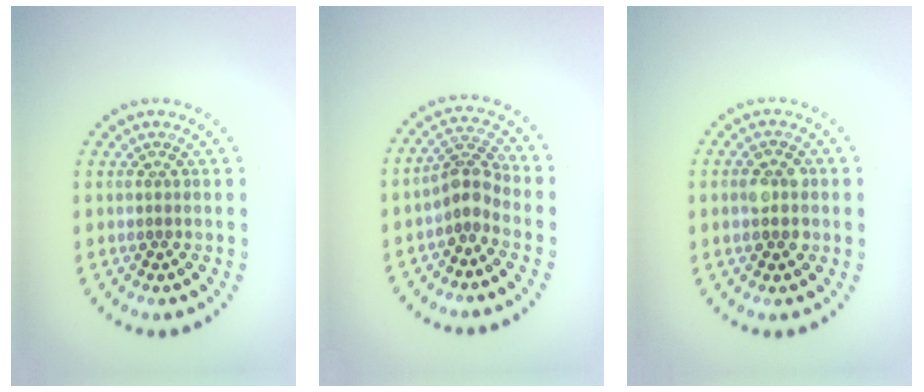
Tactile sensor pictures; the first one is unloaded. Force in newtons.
{"total": 2.5, "press": 1.9, "slide": 1.6}
{"total": 2.7, "press": 2.7, "slide": 0.2}